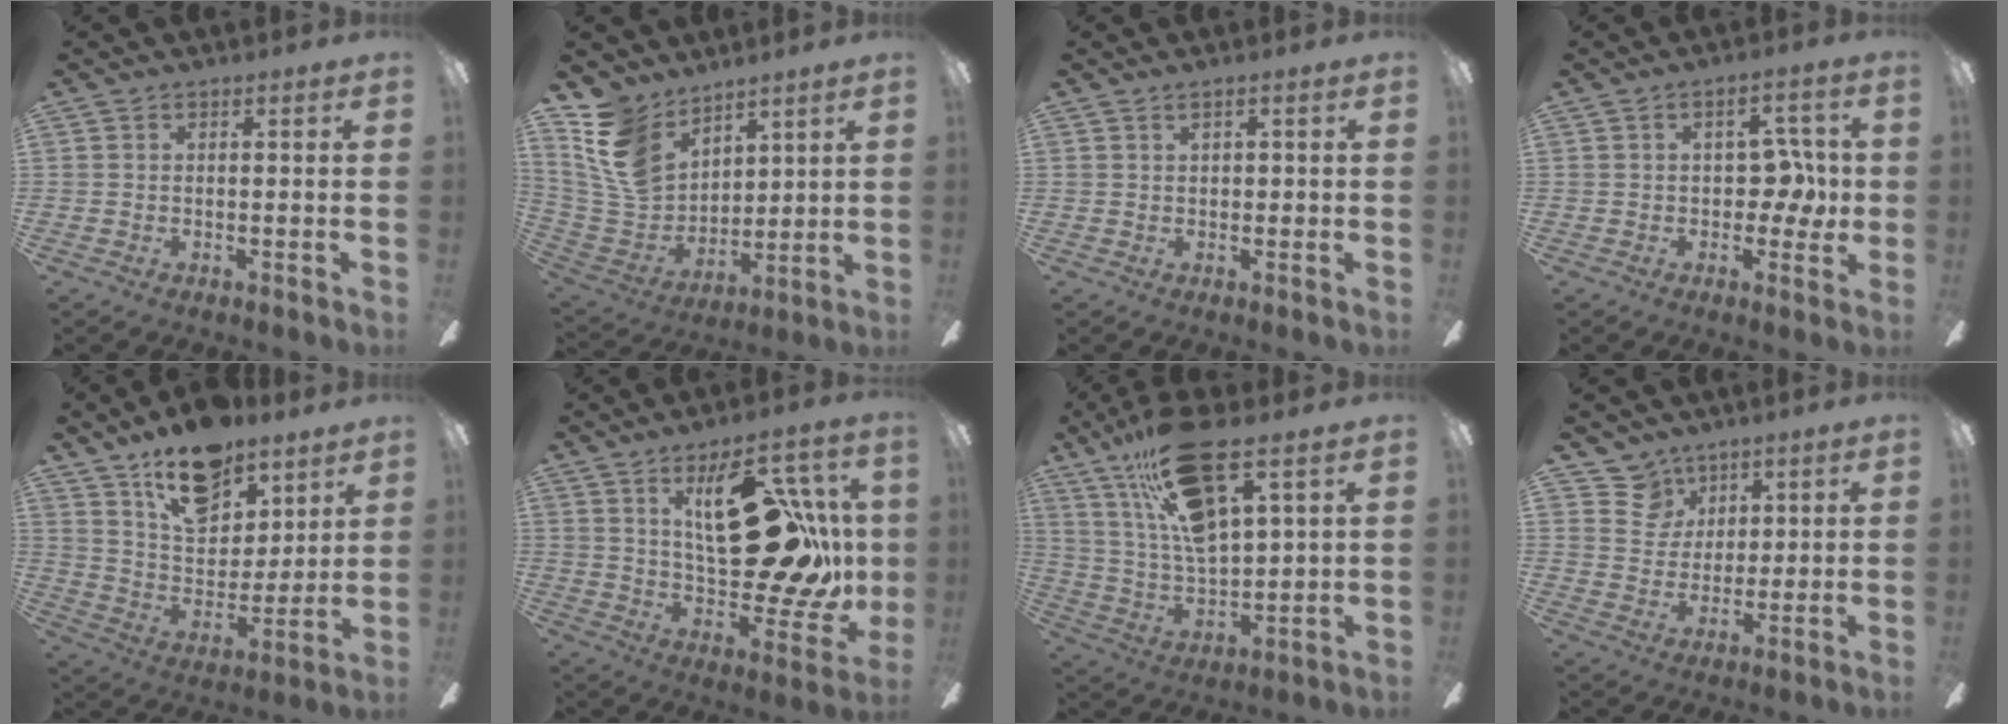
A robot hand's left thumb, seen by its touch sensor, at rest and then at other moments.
{"total": 13.7, "force": [8.8, 8.8, 5.8], "torque": [-0.156, -0.042, 0.179]}
{"total": 1.1, "force": [0.6, 0.4, 0.8], "torque": [-0.018, 0.003, 0.010]}
{"total": 8.4, "force": [0.5, 5.3, 6.5], "torque": [-0.088, 0.009, 0.007]}
{"total": 17.4, "force": [12.0, 9.6, 8.0], "torque": [-0.126, -0.072, 0.217]}
{"total": 28.4, "force": [7.6, 13.7, 23.7], "torque": [-0.320, -0.034, 0.135]}
{"total": 21.0, "force": [11.9, 7.1, 15.8], "torque": [-0.295, -0.046, 0.198]}
{"total": 7.6, "force": [4.9, 5.8, -0.1], "torque": [-0.014, -0.027, 0.096]}